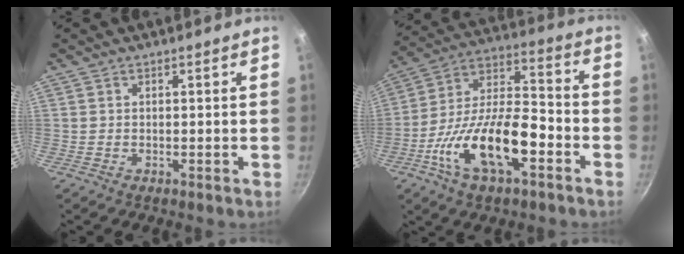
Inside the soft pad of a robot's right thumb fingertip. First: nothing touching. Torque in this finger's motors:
{"motor_torque": [0.74, 0.70, 1.42, -1.35, 0.44]}